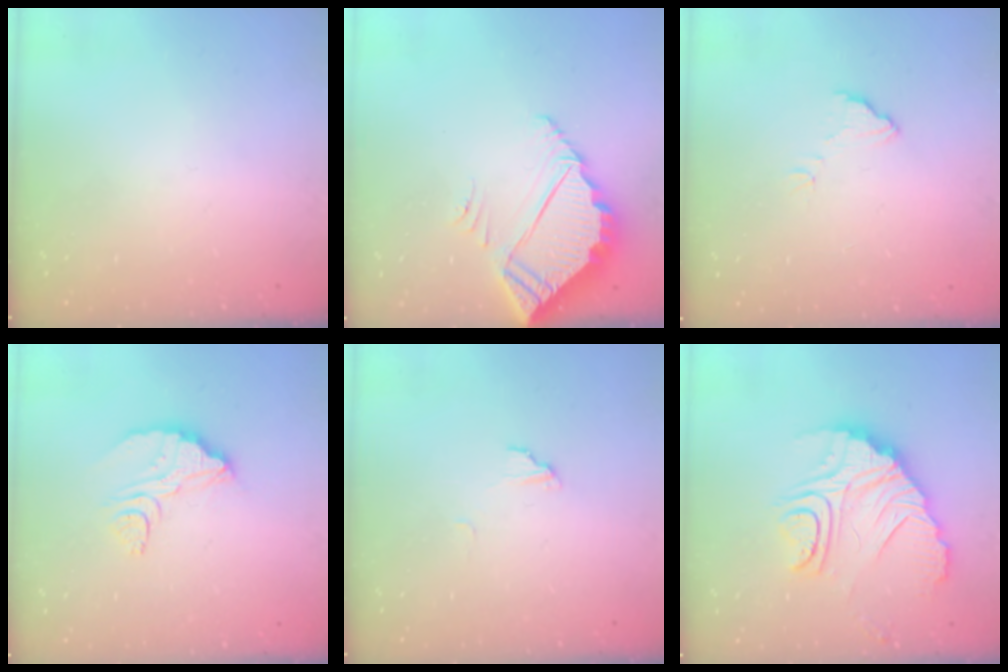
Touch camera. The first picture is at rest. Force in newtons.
{"total": 4.5, "press": 4.4, "slide": 0.3}
{"total": 5.7, "press": 5.7, "slide": 0.3}
{"total": 10.1, "press": 10.1, "slide": 0.7}
{"total": 3.1, "press": 3.1, "slide": 0.3}
{"total": 15.8, "press": 15.7, "slide": 1.6}